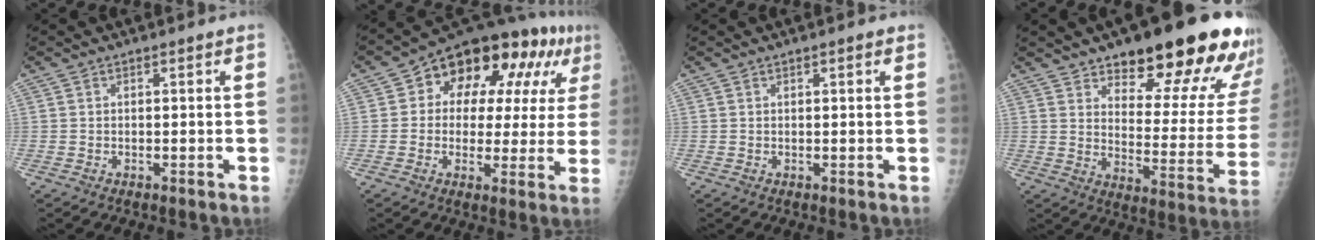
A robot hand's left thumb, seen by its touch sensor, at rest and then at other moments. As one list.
[{"total": 18.6, "force": [6.6, 10.5, 13.9], "torque": [-0.139, 0.017, 0.083]}, {"total": 1.0, "force": [0.5, 0.2, 0.9], "torque": [-0.013, 0.000, 0.006]}, {"total": 24.3, "force": [16.4, 7.8, 16.0], "torque": [-0.160, -0.084, 0.218]}]